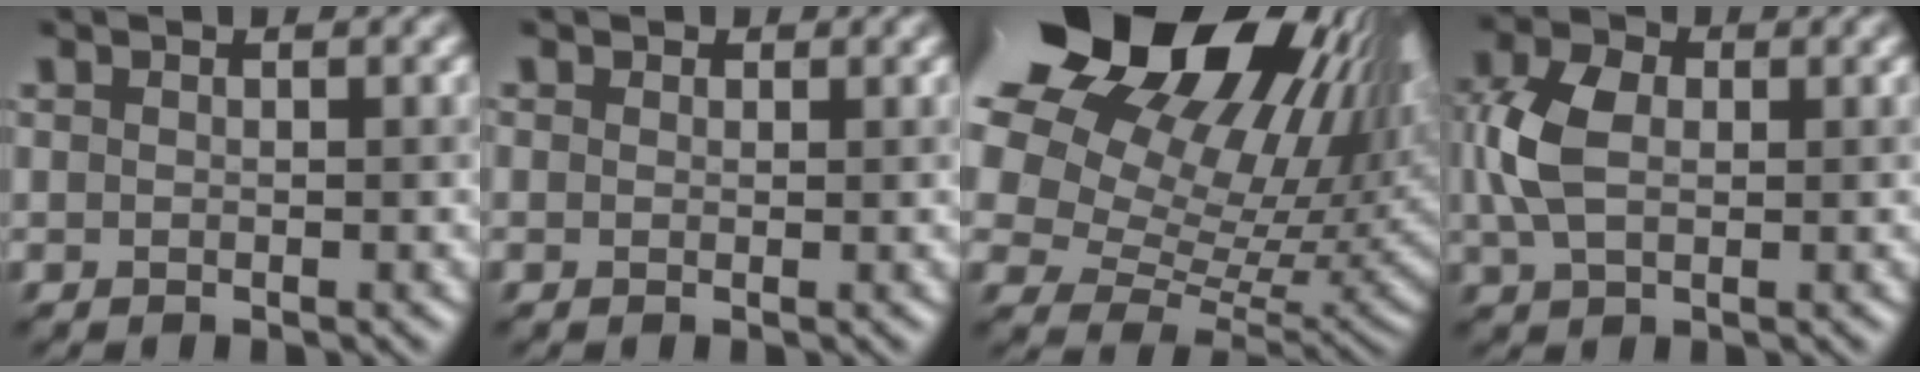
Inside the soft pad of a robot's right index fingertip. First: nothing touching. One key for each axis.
{"total": 0.6, "fx": 0.4, "fy": 0.4, "fz": 0.1, "tx": 0.001, "ty": -0.002, "tz": 0.000}
{"total": 21.8, "fx": 12.2, "fy": 11.5, "fz": 14.0, "tx": -0.245, "ty": 0.068, "tz": 0.192}
{"total": 5.0, "fx": 0.7, "fy": 3.4, "fz": 3.6, "tx": -0.085, "ty": 0.007, "tz": 0.009}